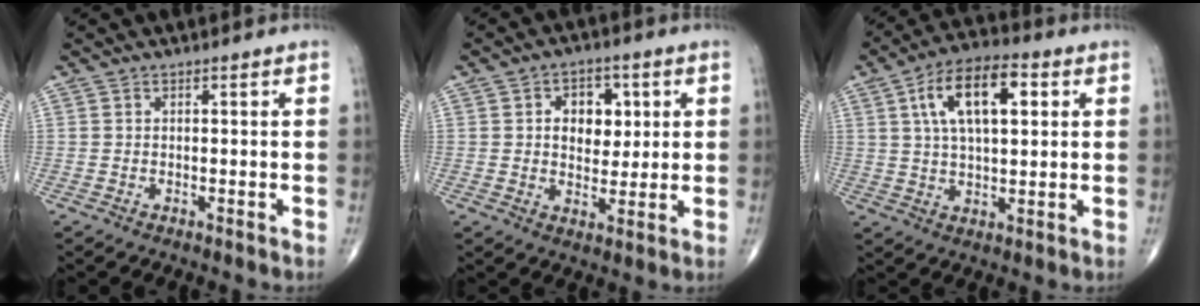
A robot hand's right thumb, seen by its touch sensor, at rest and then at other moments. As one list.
[{"total": 8.1, "force": [1.8, 5.8, 5.4], "torque": [-0.037, -0.004, 0.027]}, {"total": 13.9, "force": [4.2, 6.5, 11.5], "torque": [-0.189, 0.009, 0.068]}]